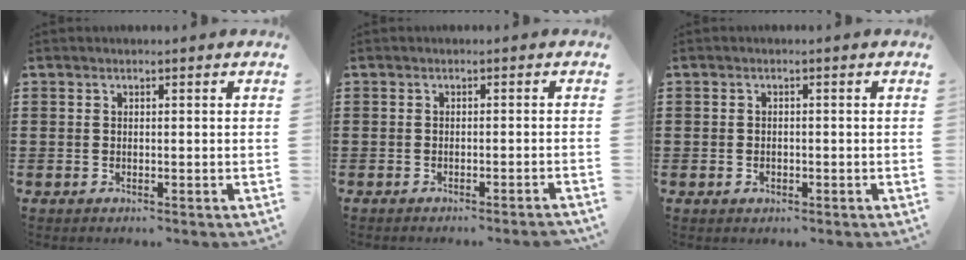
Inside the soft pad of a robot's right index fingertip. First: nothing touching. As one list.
[{"total": 1.0, "force": [-0.8, -0.2, 0.4], "torque": [-0.006, 0.000, -0.016]}, {"total": 0.7, "force": [-0.4, 0.5, 0.3], "torque": [-0.009, -0.003, -0.008]}]